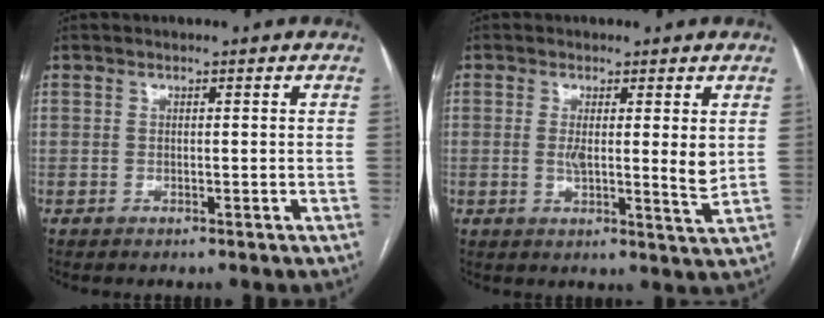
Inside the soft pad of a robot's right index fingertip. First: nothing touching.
{"total": 5.5, "force": [0.9, 0.9, 5.4], "torque": [-0.084, -0.013, 0.012]}